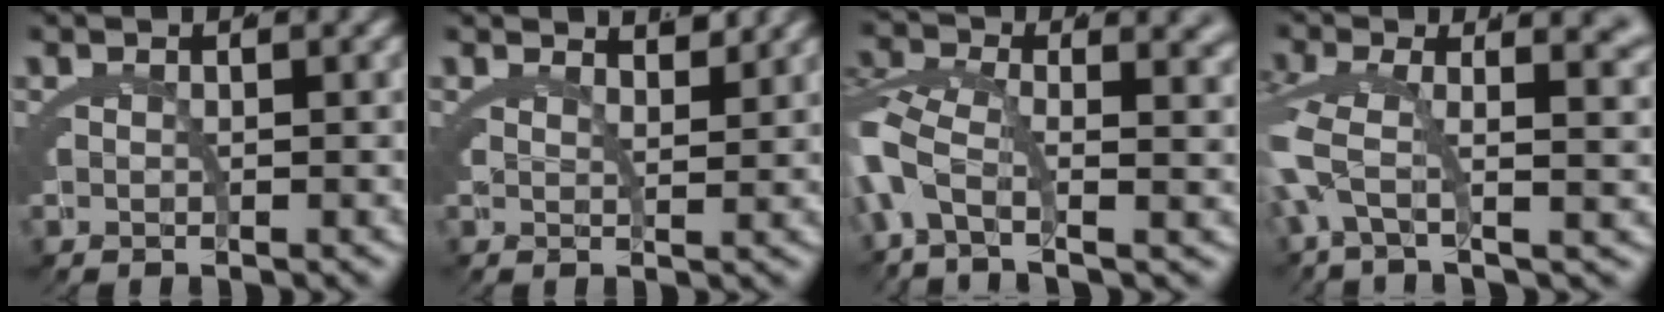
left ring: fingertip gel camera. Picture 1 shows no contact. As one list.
[{"total": 2.5, "force": [2.3, -0.5, 0.8], "torque": [-0.008, -0.005, 0.040]}, {"total": 4.8, "force": [-0.4, 2.3, 4.2], "torque": [-0.116, -0.030, 0.005]}, {"total": 6.2, "force": [1.4, 1.8, 5.7], "torque": [-0.115, -0.013, 0.025]}]